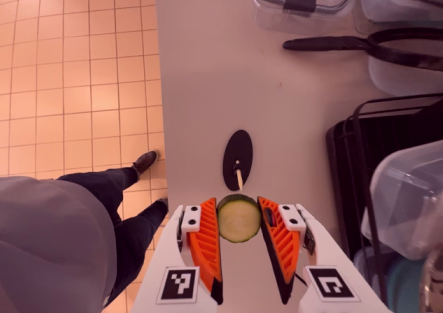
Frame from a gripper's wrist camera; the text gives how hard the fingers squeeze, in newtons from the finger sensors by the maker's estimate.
{"total": 7.5, "left": 7.4, "right": 7.5}